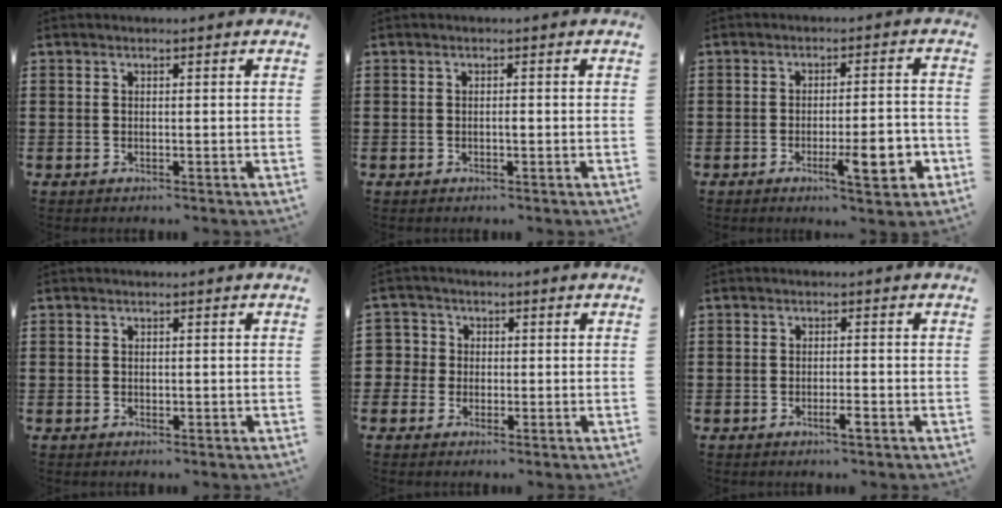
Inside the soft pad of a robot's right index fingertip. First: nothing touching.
{"total": 0.7, "force": [-0.2, 0.0, 0.6], "torque": [-0.014, -0.006, -0.002]}
{"total": 8.6, "force": [-3.0, 2.3, 7.7], "torque": [-0.099, -0.008, -0.044]}
{"total": 0.0}
{"total": 2.9, "force": [-0.2, 2.9, 0.2], "torque": [-0.027, 0.004, -0.009]}
{"total": 1.9, "force": [-1.1, 0.1, 1.6], "torque": [-0.028, -0.005, -0.017]}